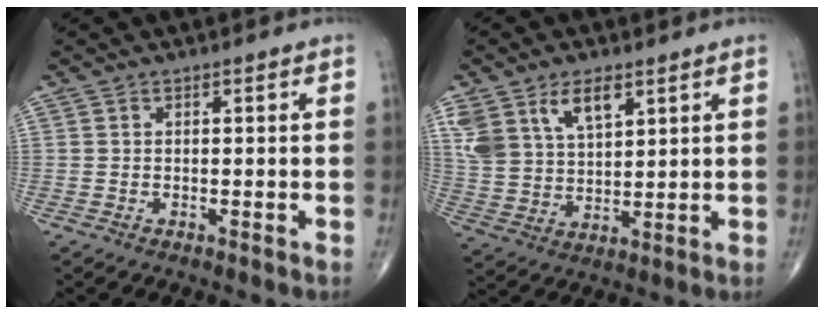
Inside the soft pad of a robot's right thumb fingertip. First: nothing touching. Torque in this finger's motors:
{"motor_torque": [-0.11, 2.07, 1.09, 1.02, 0.09]}